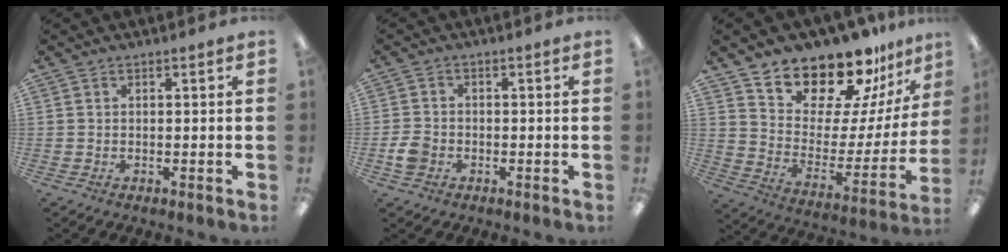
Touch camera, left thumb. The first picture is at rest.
{"total": 3.8, "force": [-1.3, 3.1, 1.9], "torque": [-0.036, 0.007, -0.025]}
{"total": 17.8, "force": [16.2, 6.0, 4.4], "torque": [-0.080, -0.143, 0.285]}